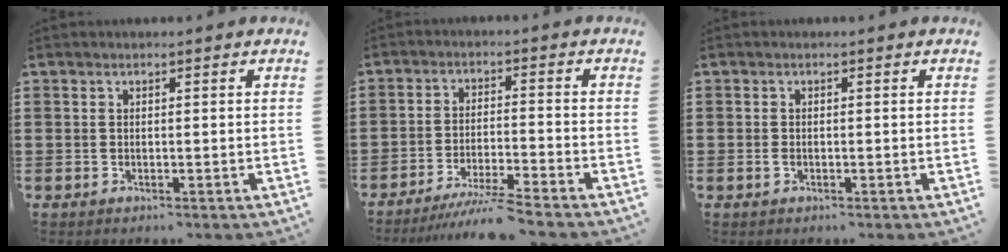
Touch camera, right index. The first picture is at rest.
{"total": 5.7, "force": [-5.1, -0.5, 2.5], "torque": [-0.055, -0.020, -0.099]}
{"total": 0.9, "force": [-0.4, 0.5, 0.6], "torque": [-0.014, -0.002, -0.008]}